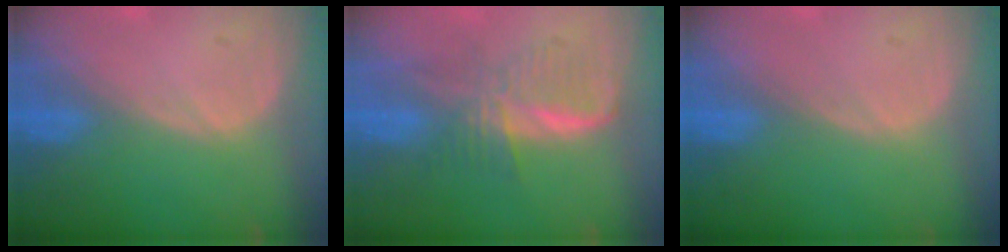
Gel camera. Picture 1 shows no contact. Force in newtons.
{"total": 5.9, "press": 5.9, "slide": 0.8}
{"total": 0.0}